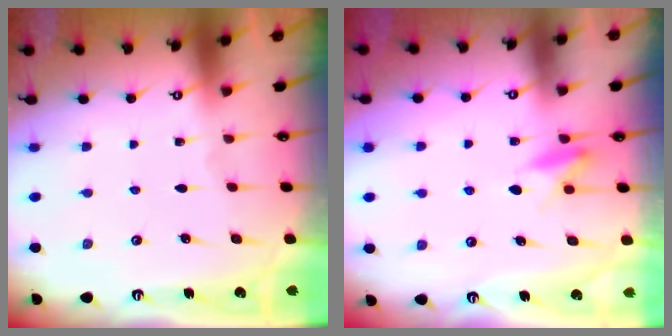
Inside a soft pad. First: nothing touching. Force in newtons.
{"total": 5.2, "press": 5.1, "slide": 0.9}